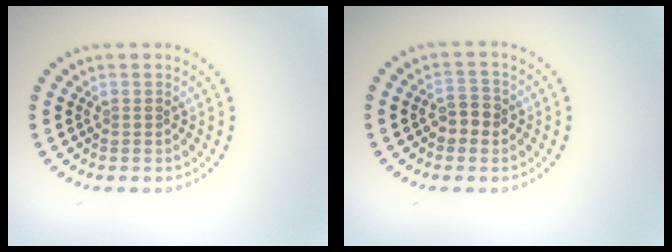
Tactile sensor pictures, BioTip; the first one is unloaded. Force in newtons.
{"total": 2.1, "press": 2.1, "slide": 0.4}